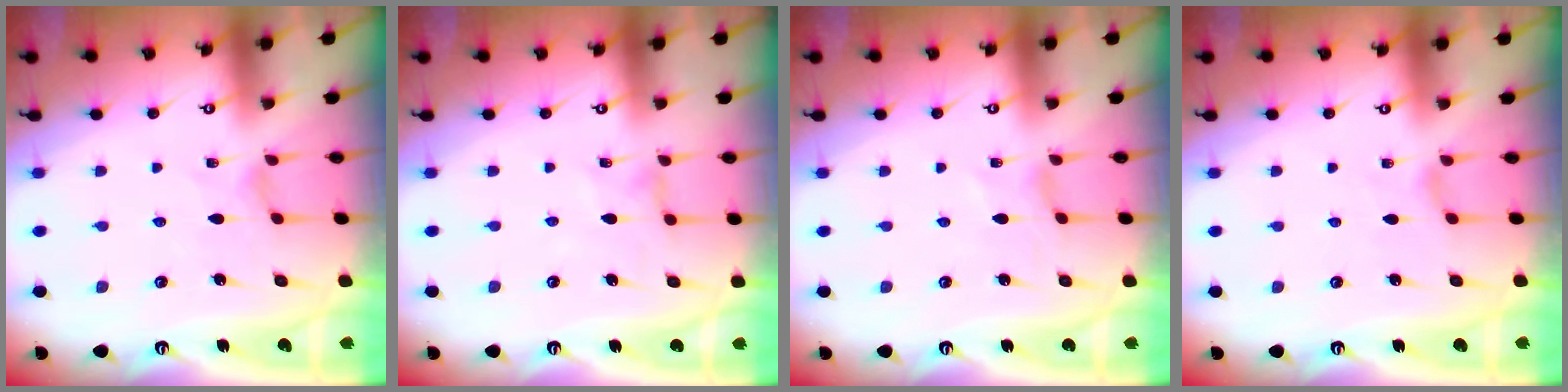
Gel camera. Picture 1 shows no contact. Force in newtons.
{"total": 0.6, "press": 0.6, "slide": 0.2}
{"total": 0.6, "press": 0.5, "slide": 0.2}
{"total": 1.1, "press": 1.1, "slide": 0.3}